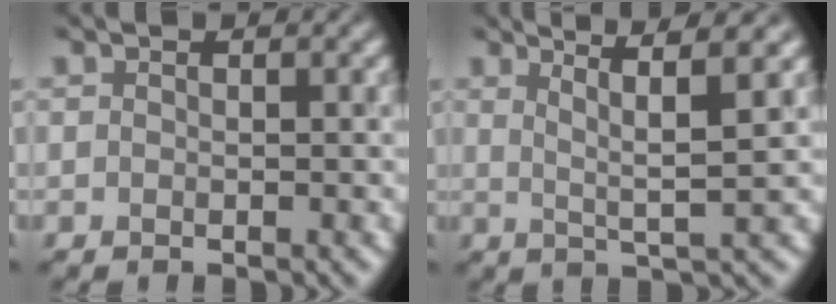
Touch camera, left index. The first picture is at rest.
{"total": 4.2, "force": [2.1, 0.1, 3.7], "torque": [-0.071, 0.010, 0.053]}